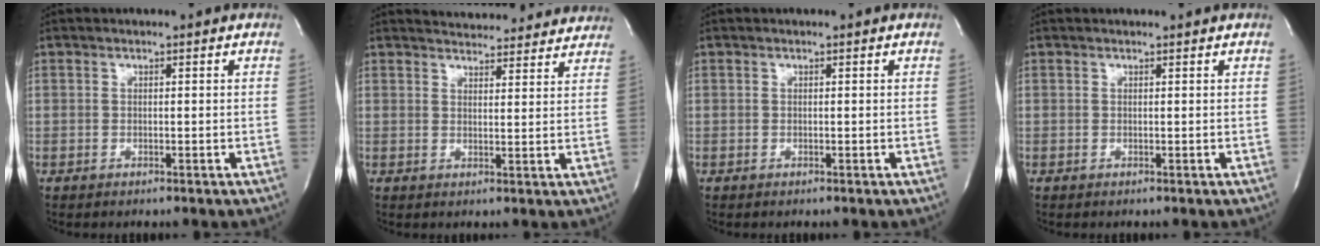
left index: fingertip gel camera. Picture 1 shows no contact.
{"total": 14.2, "force": [13.6, 3.0, 2.8], "torque": [-0.025, 0.007, 0.158]}
{"total": 0.0}
{"total": 0.8, "force": [0.8, -0.1, 0.0], "torque": [-0.004, -0.001, 0.011]}